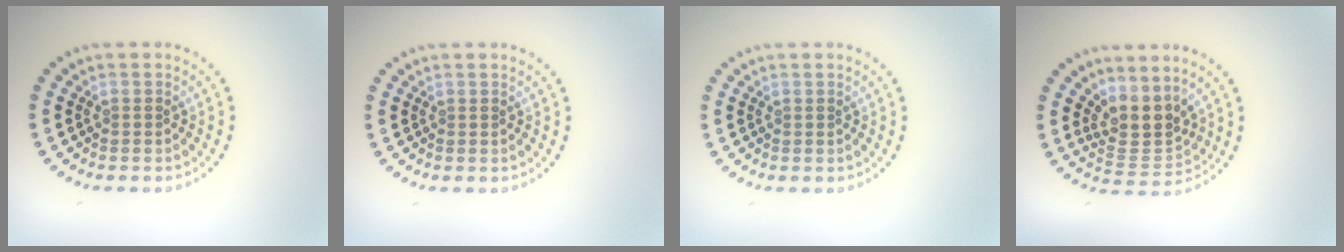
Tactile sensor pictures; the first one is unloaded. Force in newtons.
{"total": 0.0}
{"total": 0.0}
{"total": 3.6, "press": 2.7, "slide": 2.4}